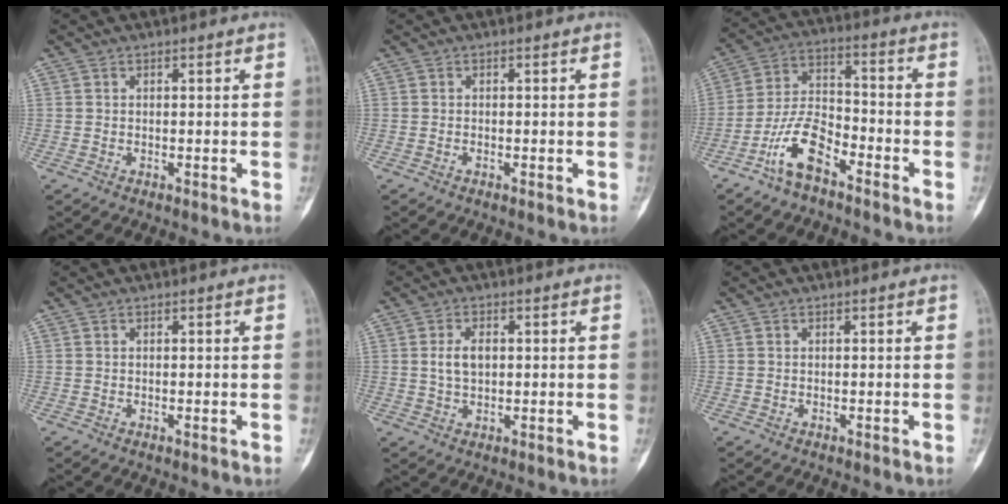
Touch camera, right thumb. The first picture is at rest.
{"total": 0.0}
{"total": 10.4, "force": [-6.3, 4.6, 6.9], "torque": [-0.135, 0.051, -0.127]}
{"total": 0.0}
{"total": 4.1, "force": [0.5, 2.5, 3.2], "torque": [-0.060, 0.003, 0.011]}
{"total": 0.0}